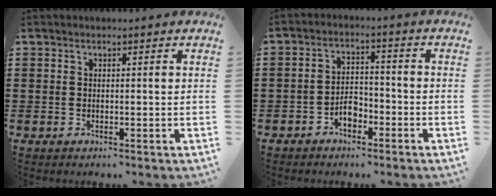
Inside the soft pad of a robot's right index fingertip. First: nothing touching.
{"total": 3.8, "force": [-2.4, 2.1, 2.2], "torque": [-0.040, 0.008, -0.046]}